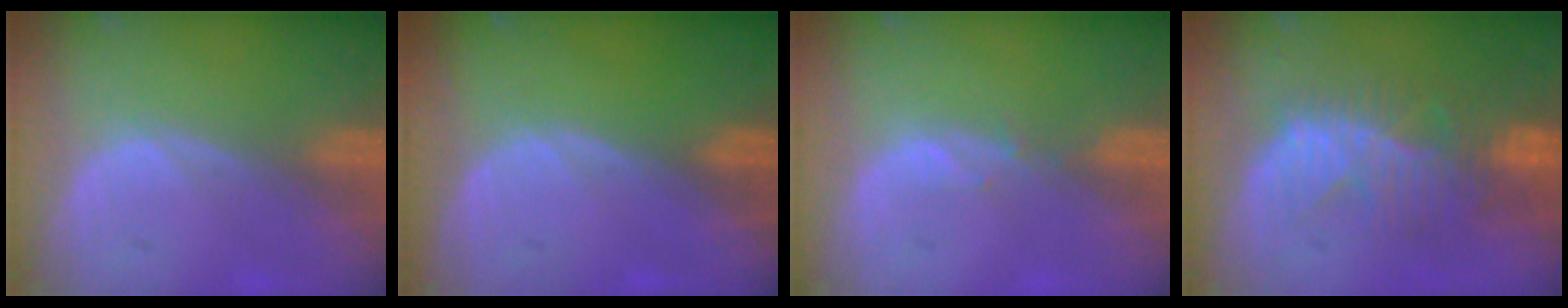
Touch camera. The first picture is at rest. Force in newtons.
{"total": 0.0}
{"total": 0.8, "press": 0.8, "slide": 0.3}
{"total": 10.1, "press": 8.8, "slide": 4.8}